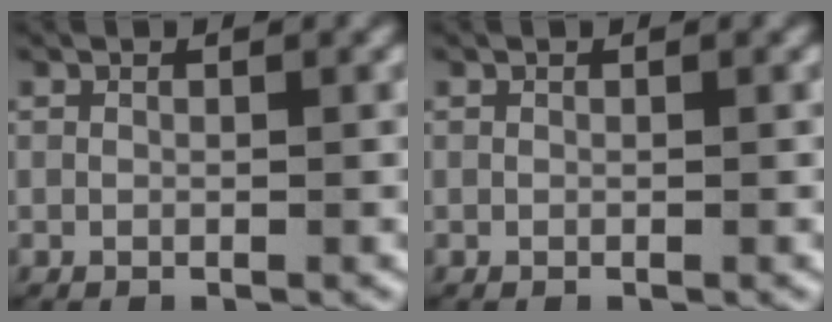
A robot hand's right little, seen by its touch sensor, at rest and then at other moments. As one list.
[{"total": 0.0}]